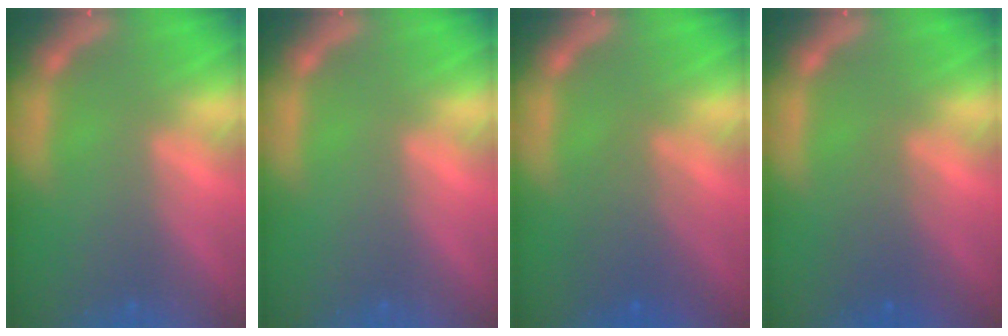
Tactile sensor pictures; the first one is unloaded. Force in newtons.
{"total": 0.0}
{"total": 3.6}
{"total": 2.5}